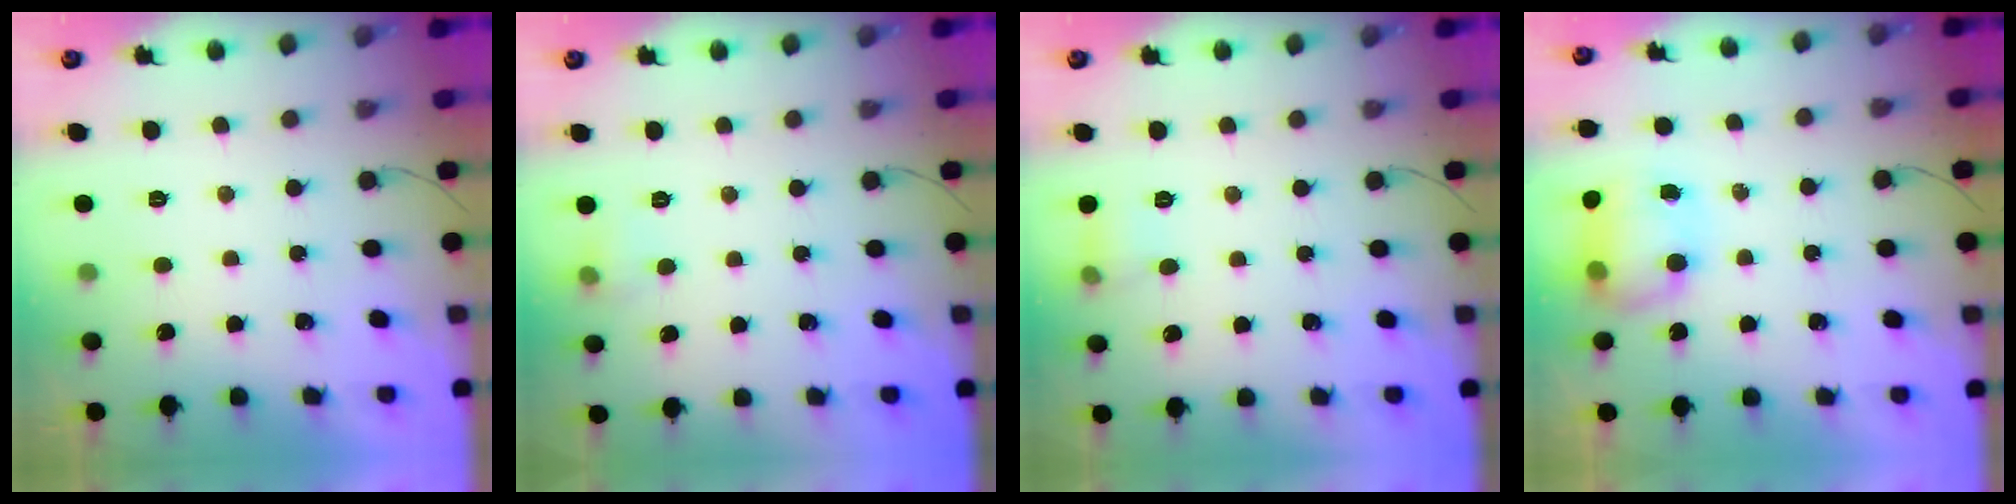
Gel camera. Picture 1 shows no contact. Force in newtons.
{"total": 4.6, "press": 4.3, "slide": 1.6}
{"total": 5.6, "press": 5.4, "slide": 1.5}
{"total": 7.9, "press": 7.8, "slide": 0.6}